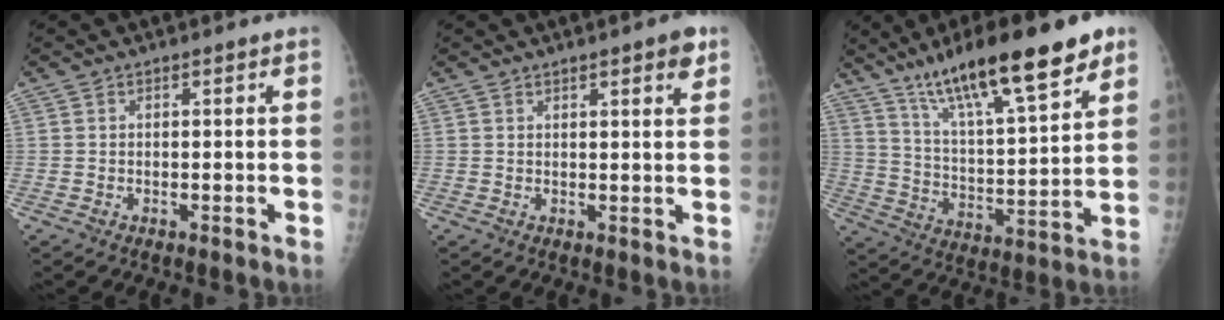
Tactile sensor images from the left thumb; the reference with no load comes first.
{"total": 4.0, "force": [2.4, 0.9, 3.0], "torque": [-0.032, -0.010, 0.028]}
{"total": 22.3, "force": [14.3, 5.1, 16.3], "torque": [-0.246, -0.047, 0.239]}